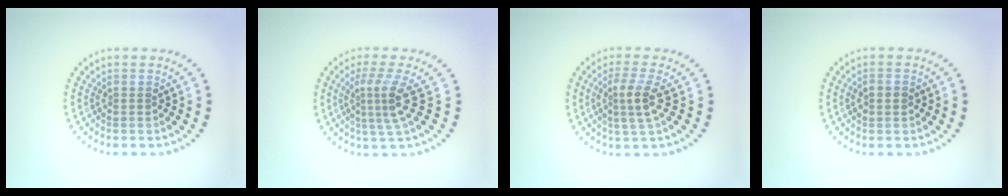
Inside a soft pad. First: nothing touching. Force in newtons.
{"total": 3.2, "press": 2.3, "slide": 2.2}
{"total": 2.7, "press": 2.4, "slide": 1.3}
{"total": 1.5, "press": 1.5, "slide": 0.3}